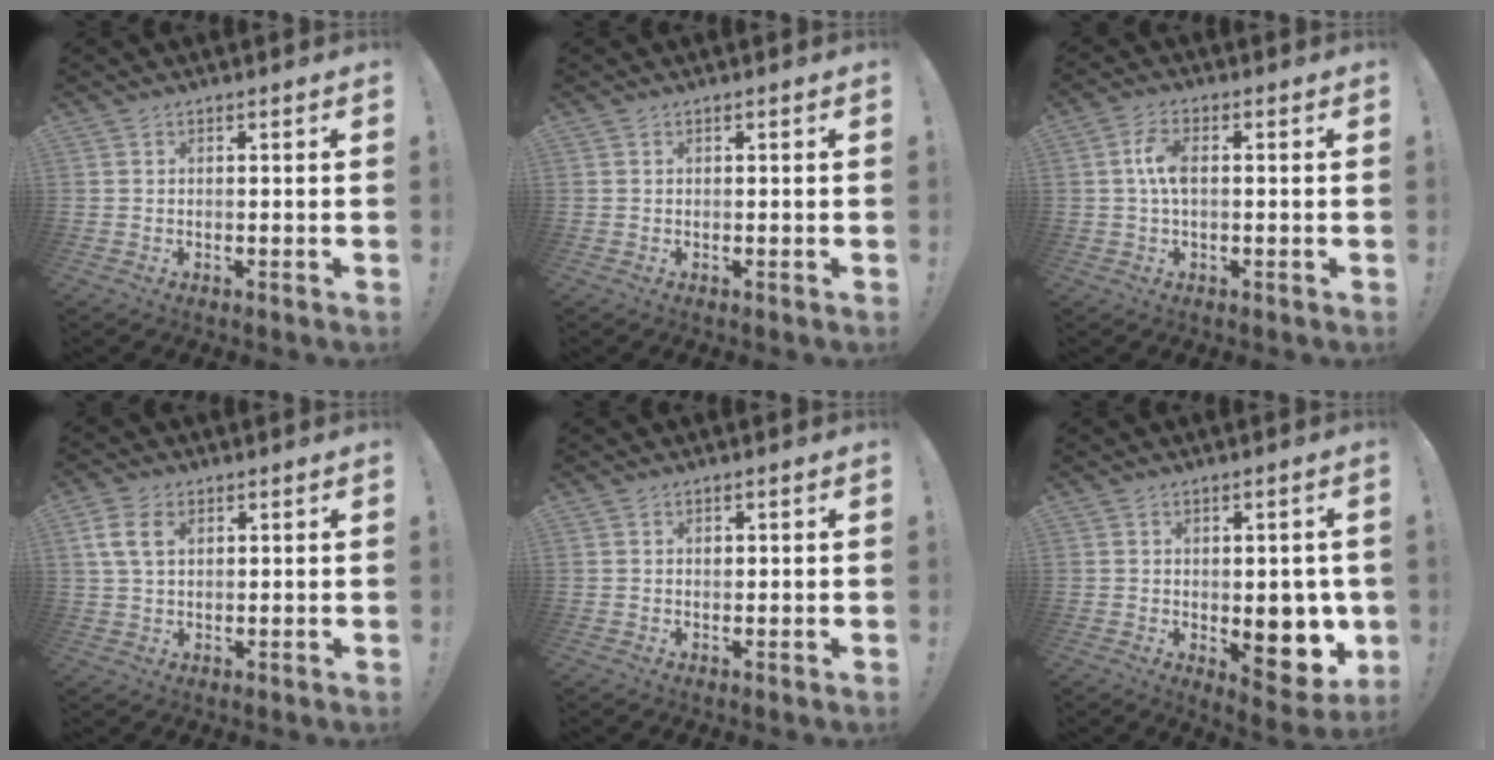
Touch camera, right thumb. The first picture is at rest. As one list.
[{"total": 0.0}, {"total": 6.3, "force": [0.5, 2.9, 5.6], "torque": [-0.119, 0.009, 0.008]}, {"total": 8.0, "force": [2.5, 5.0, 5.6], "torque": [-0.106, 0.004, 0.048]}, {"total": 0.9, "force": [0.2, 0.8, 0.3], "torque": [-0.001, 0.000, 0.003]}, {"total": 12.9, "force": [-2.1, 7.5, 10.3], "torque": [-0.099, 0.002, -0.017]}]